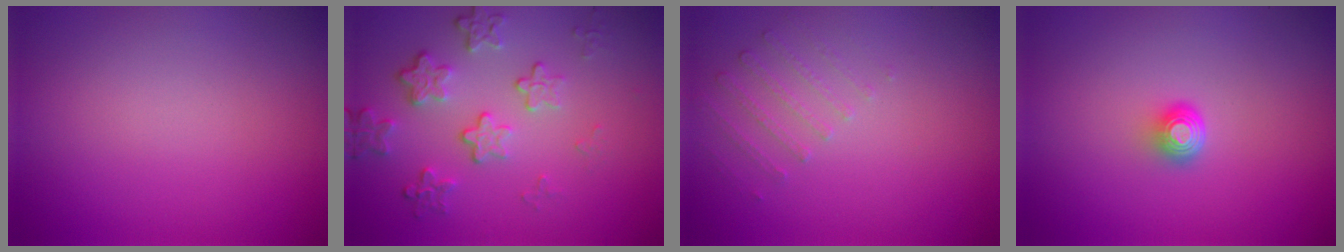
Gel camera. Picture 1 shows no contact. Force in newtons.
{"total": 4.0, "press": 3.1, "slide": 2.5}
{"total": 1.3, "press": 0.9, "slide": 1.0}
{"total": 1.8, "press": 1.3, "slide": 1.3}